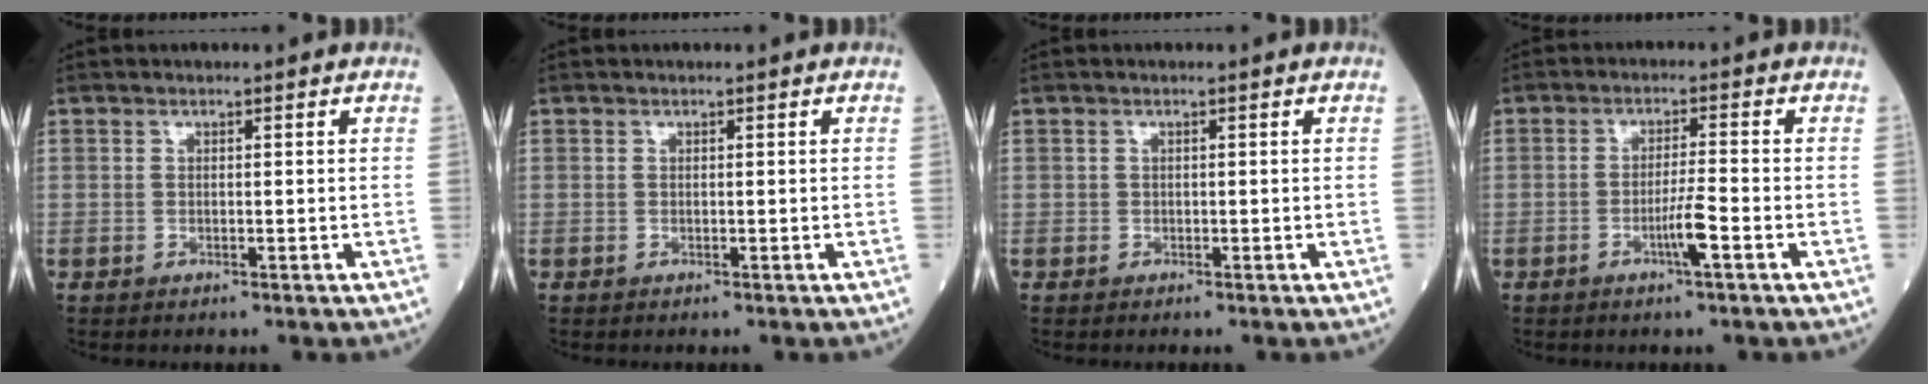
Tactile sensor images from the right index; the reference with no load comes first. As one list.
[{"total": 0.0}, {"total": 0.0}, {"total": 3.9, "force": [-1.9, -0.4, 3.4], "torque": [-0.062, -0.005, -0.038]}]